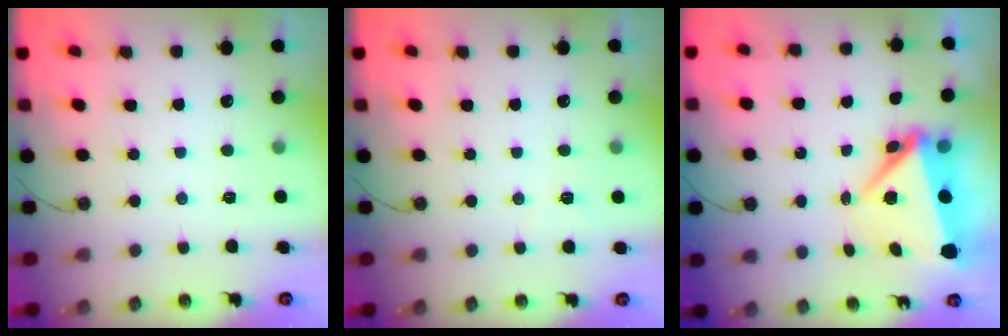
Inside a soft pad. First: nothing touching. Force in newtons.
{"total": 2.8, "press": 2.8, "slide": 0.3}
{"total": 8.0, "press": 7.9, "slide": 1.1}